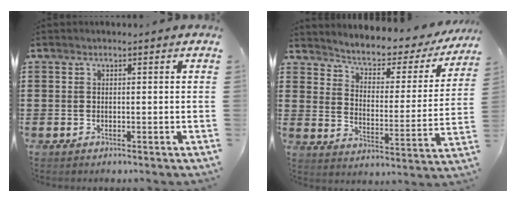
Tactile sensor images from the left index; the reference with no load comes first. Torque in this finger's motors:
{"motor_torque": [2.14, 0.00, 0.50, 0.08]}